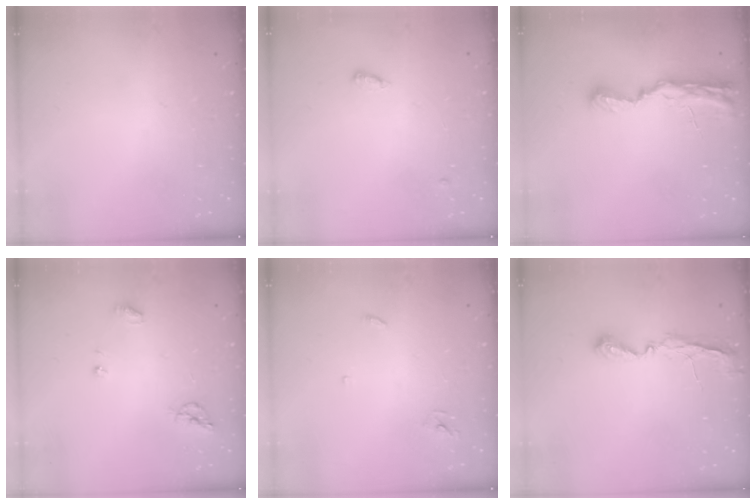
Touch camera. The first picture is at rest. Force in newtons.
{"total": 3.6, "press": 3.5, "slide": 0.7}
{"total": 8.8, "press": 8.7, "slide": 0.9}
{"total": 6.7, "press": 6.7, "slide": 0.3}
{"total": 2.9, "press": 2.9, "slide": 0.2}
{"total": 5.8, "press": 5.8, "slide": 0.3}